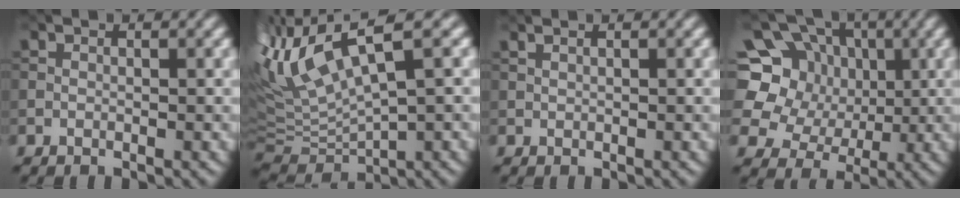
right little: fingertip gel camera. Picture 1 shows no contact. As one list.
[{"total": 8.9, "force": [4.8, 2.5, 7.1], "torque": [-0.159, 0.010, 0.100]}, {"total": 1.2, "force": [0.9, 0.3, 0.6], "torque": [-0.009, -0.001, 0.009]}, {"total": 9.5, "force": [1.6, 8.4, 4.2], "torque": [-0.092, 0.021, 0.000]}]